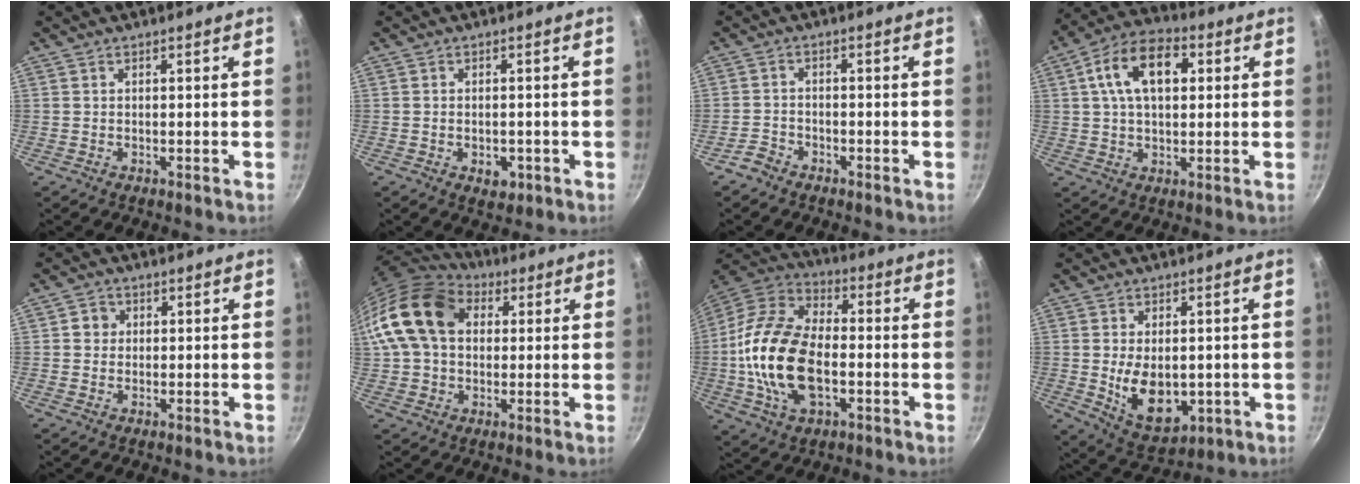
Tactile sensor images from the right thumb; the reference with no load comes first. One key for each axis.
{"total": 3.5, "fx": -1.2, "fy": 2.3, "fz": 2.4, "tx": -0.025, "ty": 0.006, "tz": -0.011}
{"total": 2.8, "fx": -2.3, "fy": 1.4, "fz": 0.7, "tx": -0.019, "ty": 0.024, "tz": -0.047}
{"total": 13.6, "fx": 3.4, "fy": 8.1, "fz": 10.3, "tx": -0.154, "ty": 0.018, "tz": 0.045}
{"total": 2.8, "fx": 0.4, "fy": 2.6, "fz": 0.8, "tx": 0.004, "ty": 0.004, "tz": 0.000}
{"total": 17.0, "fx": 3.7, "fy": 12.5, "fz": 10.9, "tx": -0.185, "ty": 0.026, "tz": 0.052}
{"total": 20.5, "fx": -2.9, "fy": 12.0, "fz": 16.4, "tx": -0.304, "ty": 0.032, "tz": -0.065}
{"total": 11.1, "fx": -0.9, "fy": 7.1, "fz": 8.5, "tx": -0.115, "ty": -0.014, "tz": 0.008}